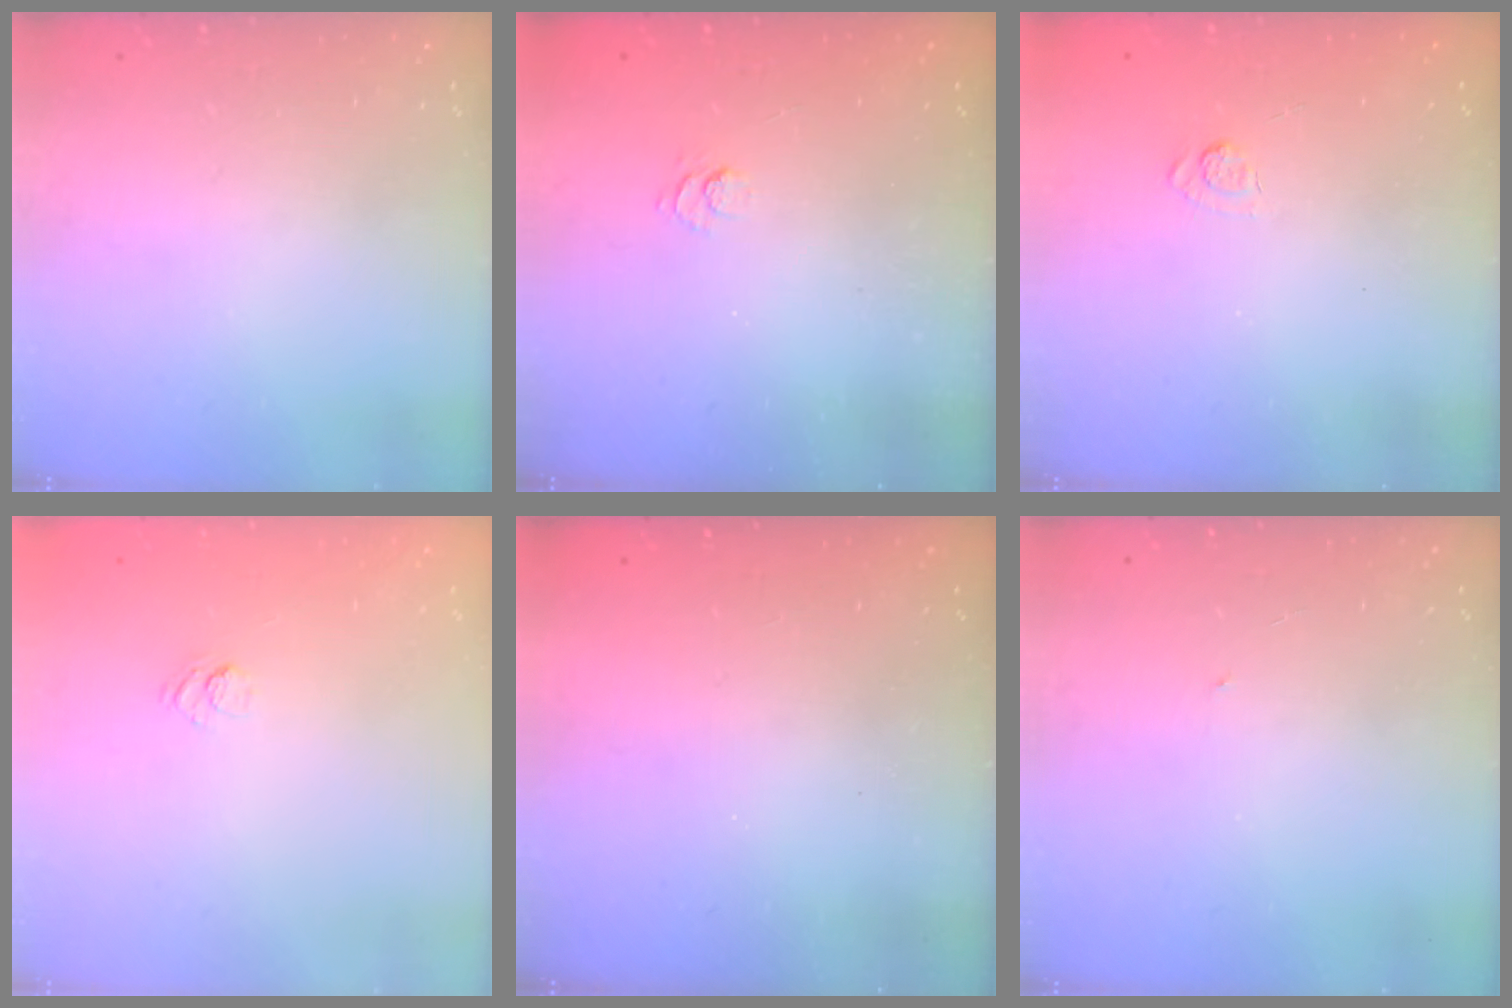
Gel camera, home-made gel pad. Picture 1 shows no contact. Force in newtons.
{"total": 2.5, "press": 2.0, "slide": 1.4}
{"total": 2.2, "press": 1.8, "slide": 1.3}
{"total": 3.6, "press": 3.4, "slide": 1.3}
{"total": 2.4, "press": 2.2, "slide": 0.8}
{"total": 0.6, "press": 0.6, "slide": 0.1}